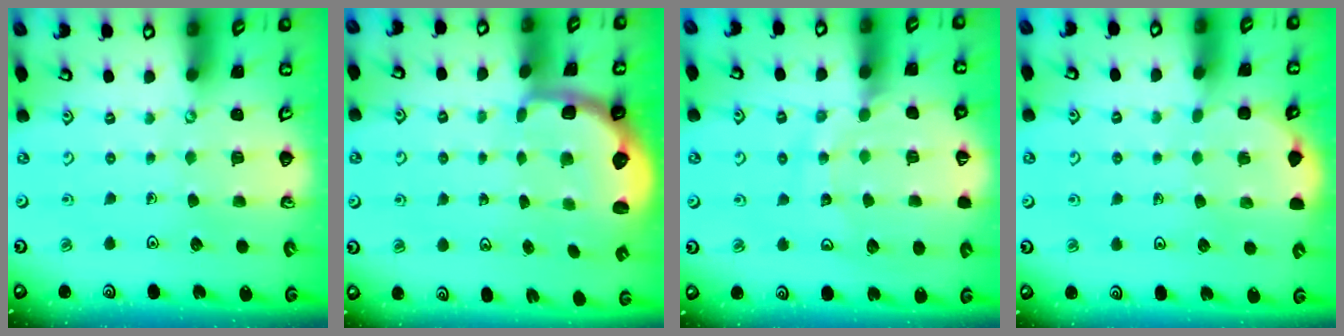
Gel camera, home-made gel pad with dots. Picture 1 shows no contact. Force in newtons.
{"total": 2.6, "press": 2.0, "slide": 1.7}
{"total": 12.6, "press": 12.5, "slide": 1.5}
{"total": 2.6, "press": 2.6, "slide": 0.3}